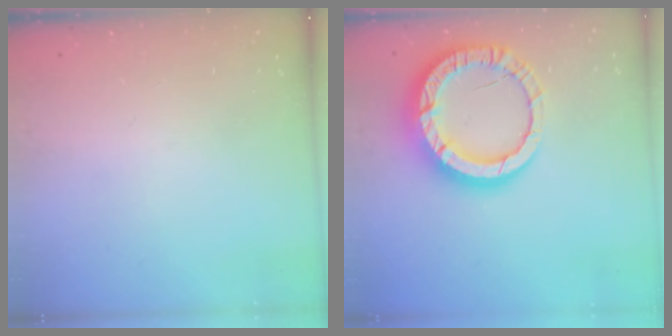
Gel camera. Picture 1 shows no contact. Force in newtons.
{"total": 18.6, "press": 18.5, "slide": 1.6}